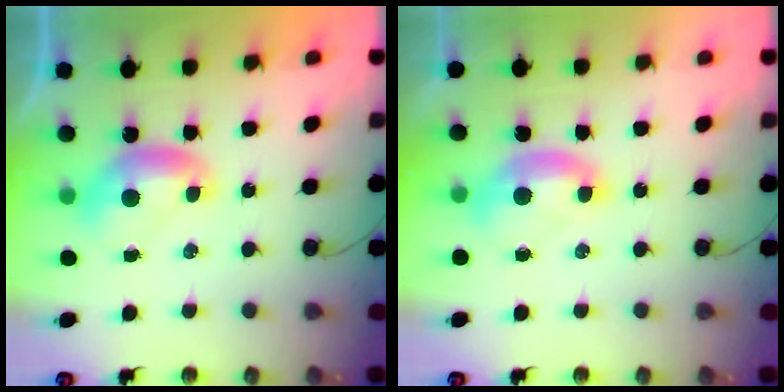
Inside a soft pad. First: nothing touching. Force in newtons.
{"total": 1.5, "press": 1.3, "slide": 0.7}